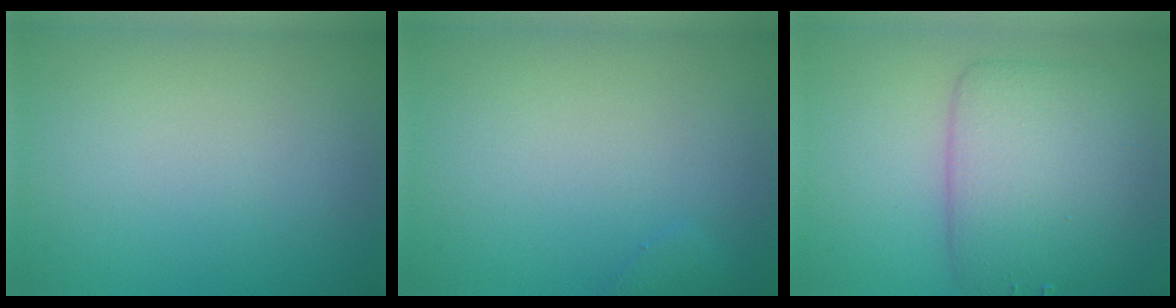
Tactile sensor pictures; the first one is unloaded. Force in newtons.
{"total": 0.7, "press": 0.7, "slide": 0.0}
{"total": 6.3, "press": 6.3, "slide": 0.1}